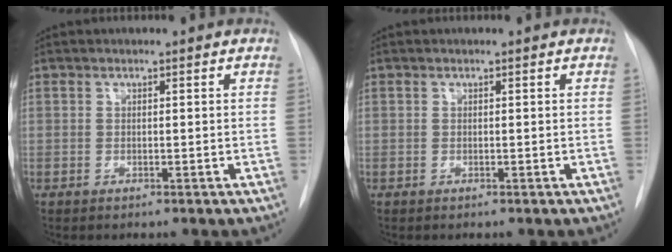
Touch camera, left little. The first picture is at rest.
{"total": 0.0}